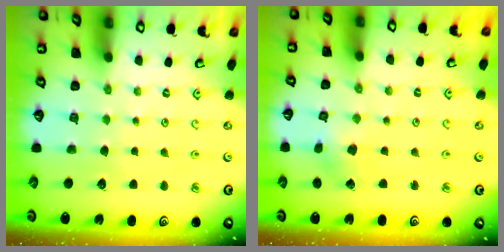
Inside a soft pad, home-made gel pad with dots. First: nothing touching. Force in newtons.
{"total": 2.8, "press": 2.8, "slide": 0.2}